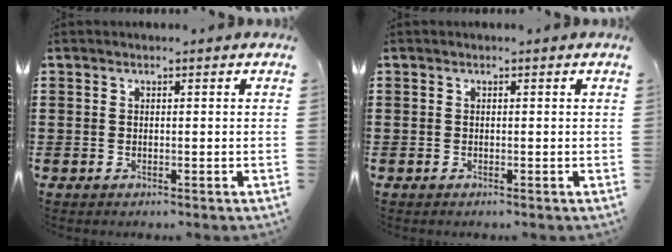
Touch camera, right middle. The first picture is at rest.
{"total": 0.0}